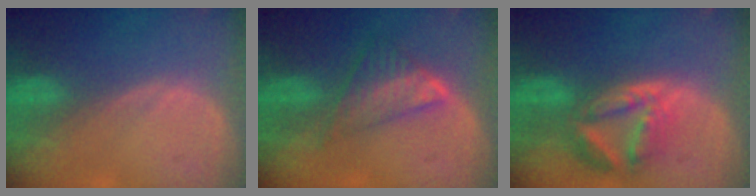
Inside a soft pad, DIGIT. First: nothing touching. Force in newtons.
{"total": 5.8, "press": 5.4, "slide": 2.3}
{"total": 8.0, "press": 7.0, "slide": 3.9}